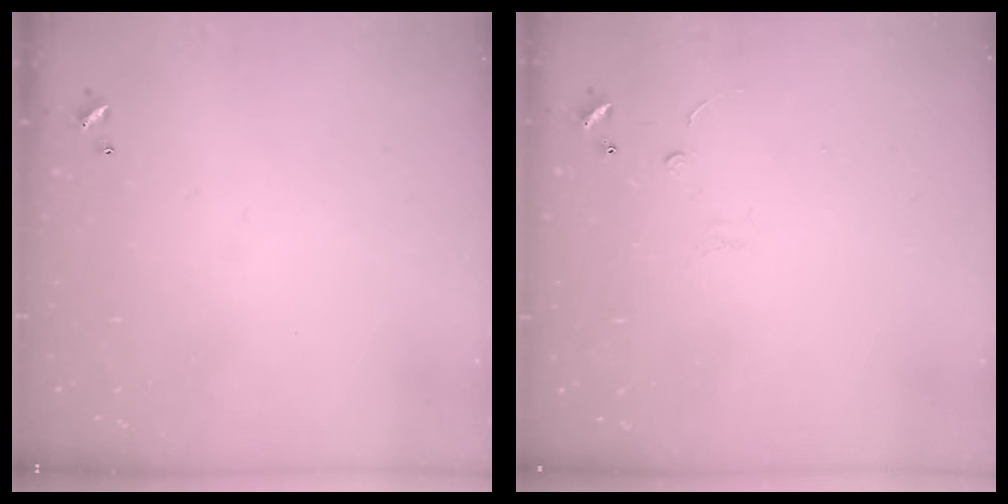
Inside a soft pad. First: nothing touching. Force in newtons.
{"total": 1.6, "press": 1.5, "slide": 0.4}